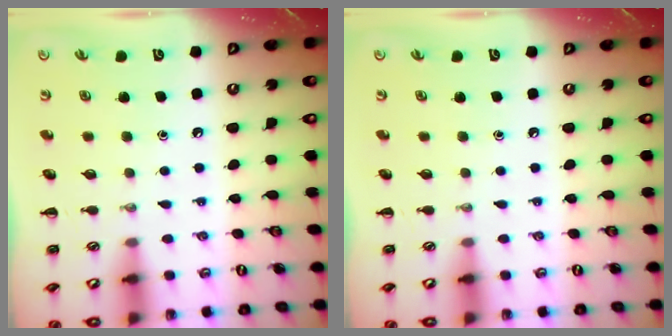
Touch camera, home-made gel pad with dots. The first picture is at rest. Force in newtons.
{"total": 0.0}